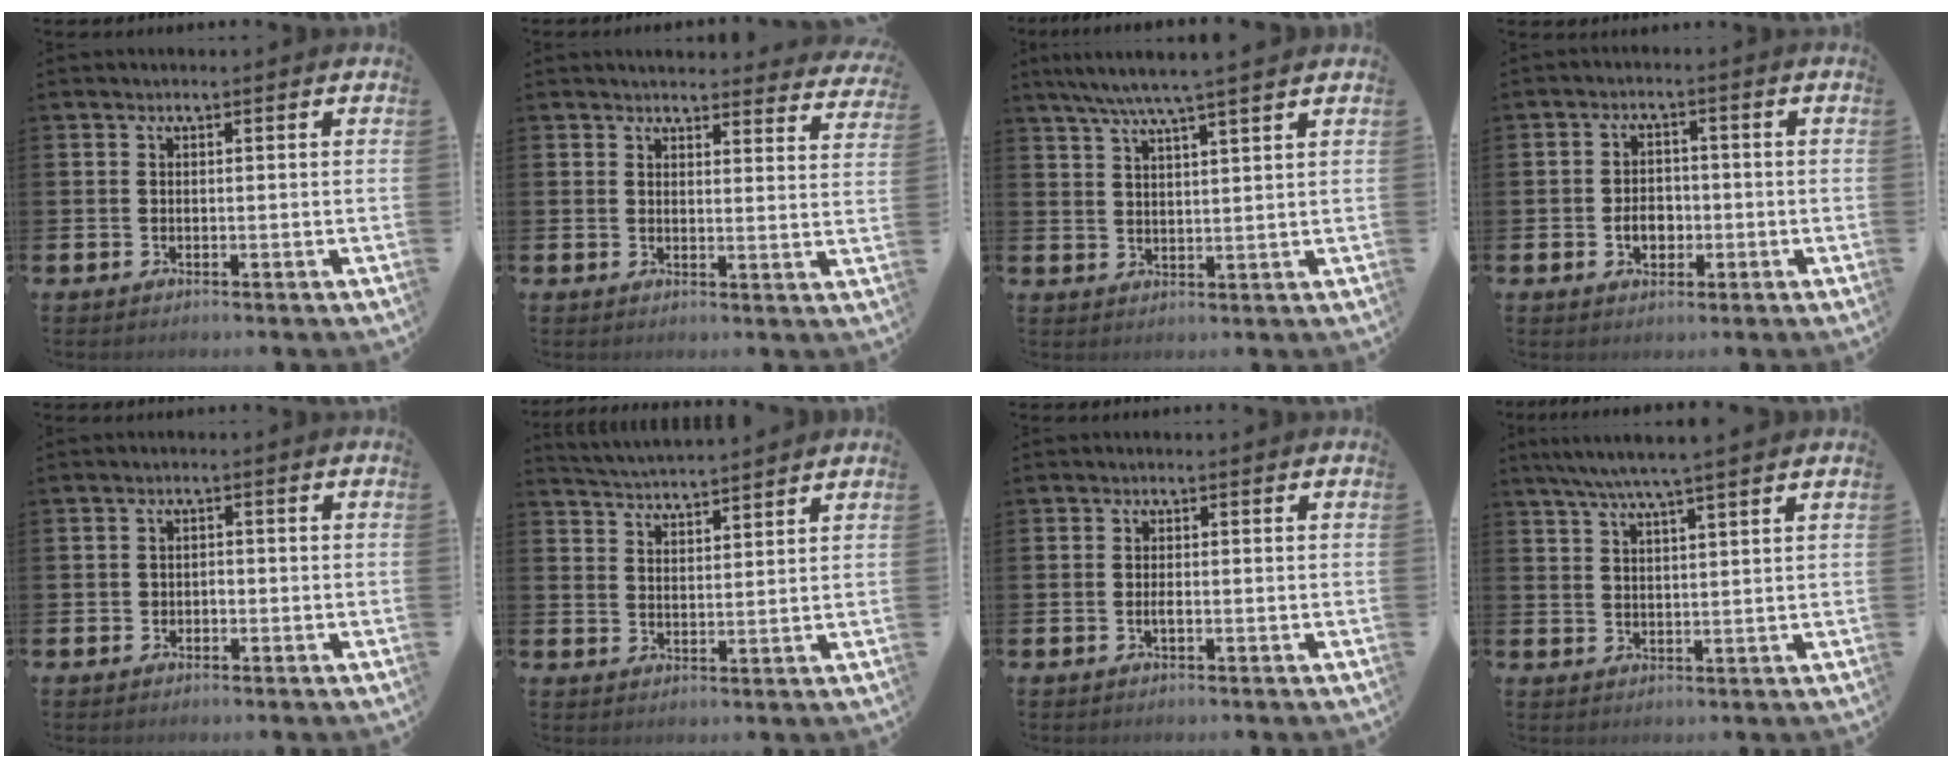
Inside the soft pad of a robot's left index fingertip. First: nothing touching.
{"total": 3.7, "force": [3.7, 0.6, 0.1], "torque": [0.000, -0.026, 0.065]}
{"total": 5.7, "force": [5.1, -0.7, 2.3], "torque": [-0.065, -0.018, 0.091]}
{"total": 3.5, "force": [-0.9, 2.6, 2.1], "torque": [-0.023, -0.004, -0.024]}
{"total": 1.3, "force": [-0.3, 1.1, 0.6], "torque": [-0.001, 0.000, -0.011]}
{"total": 4.4, "force": [4.3, -0.2, -0.3], "torque": [-0.014, -0.025, 0.078]}
{"total": 0.9, "force": [-0.3, 0.2, 0.8], "torque": [-0.020, 0.000, -0.003]}
{"total": 5.3, "force": [4.7, -0.5, 2.3], "torque": [-0.063, -0.012, 0.085]}